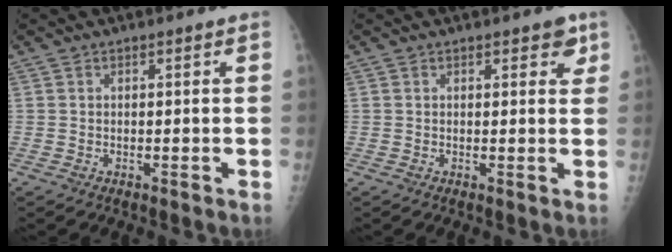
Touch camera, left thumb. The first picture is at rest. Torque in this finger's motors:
{"motor_torque": [0.33, 0.17, 0.03, -0.13, 0.09]}